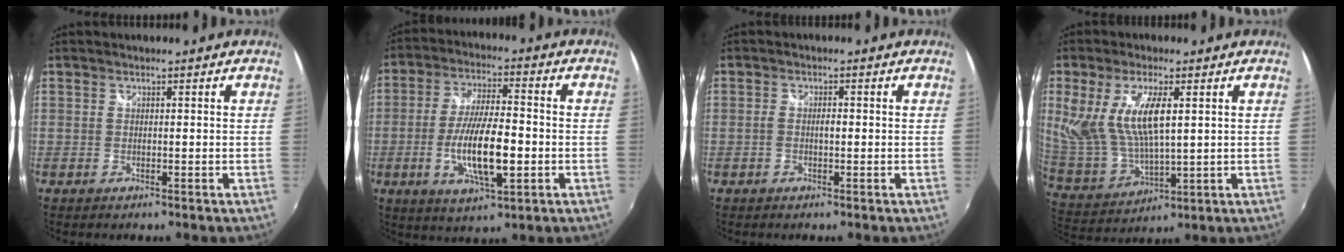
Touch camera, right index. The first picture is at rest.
{"total": 12.9, "force": [-3.0, 3.5, 12.1], "torque": [-0.233, -0.010, -0.051]}
{"total": 1.7, "force": [-0.3, 0.6, 1.5], "torque": [-0.029, 0.002, -0.006]}
{"total": 13.9, "force": [3.9, 5.7, 12.1], "torque": [-0.241, -0.005, 0.090]}